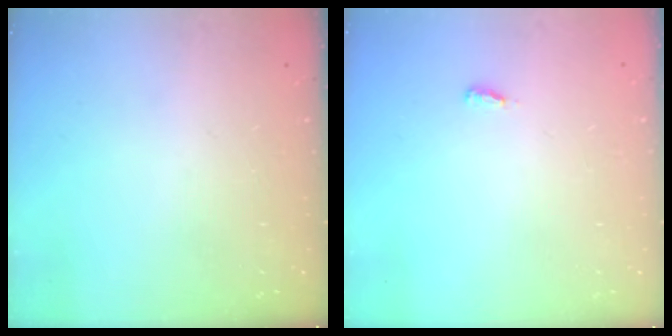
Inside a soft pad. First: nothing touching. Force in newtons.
{"total": 2.6, "press": 2.4, "slide": 1.0}